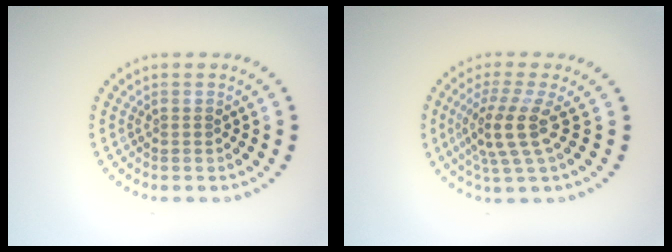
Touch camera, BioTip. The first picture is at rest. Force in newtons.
{"total": 3.8, "press": 2.9, "slide": 2.4}